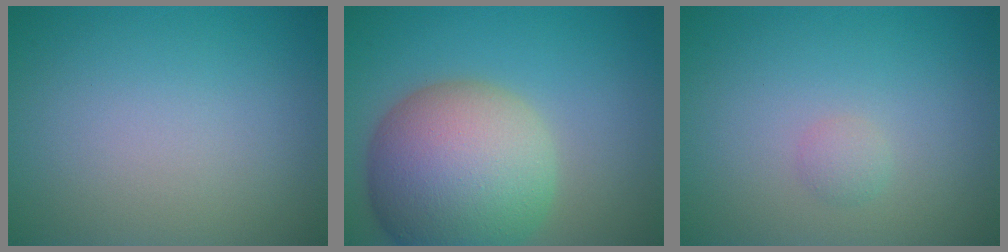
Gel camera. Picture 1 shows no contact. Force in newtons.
{"total": 12.3, "press": 12.2, "slide": 1.1}
{"total": 0.9, "press": 0.9, "slide": 0.1}